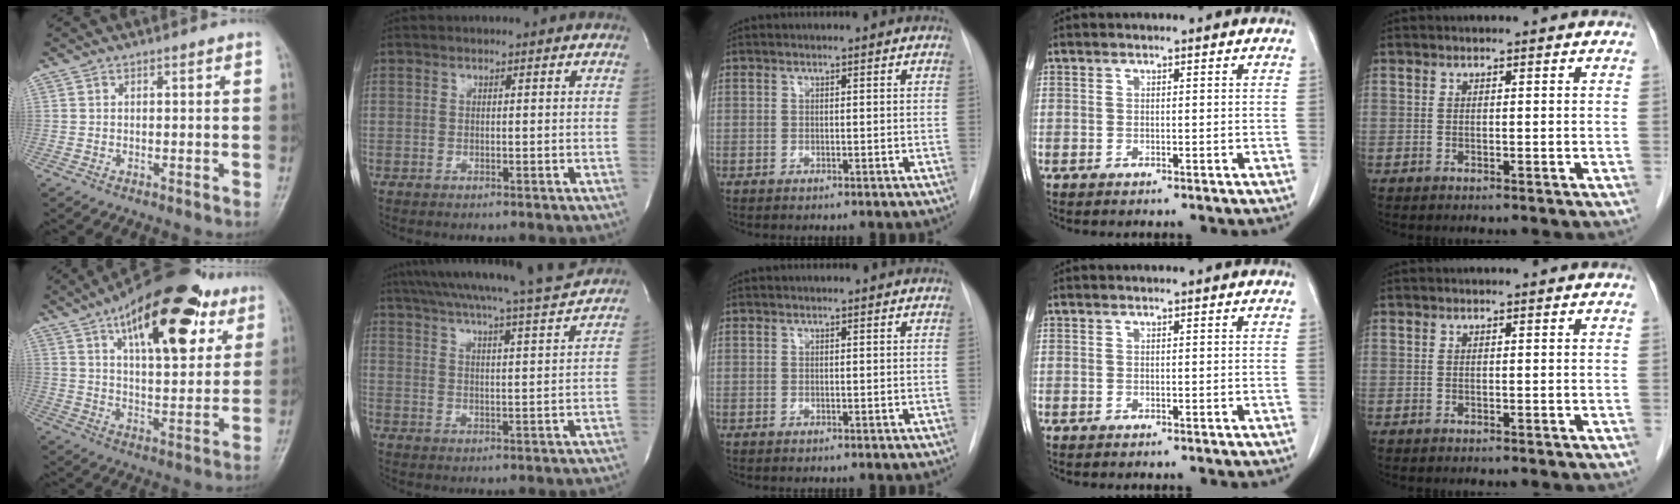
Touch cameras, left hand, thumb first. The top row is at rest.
{"thumb": {"total": 24.7, "force": [12.1, 10.8, 18.6], "torque": [-0.246, -0.021, 0.185]}, "index": {"total": 18.8, "force": [17.0, -1.0, 7.8], "torque": [-0.136, -0.025, 0.238]}}